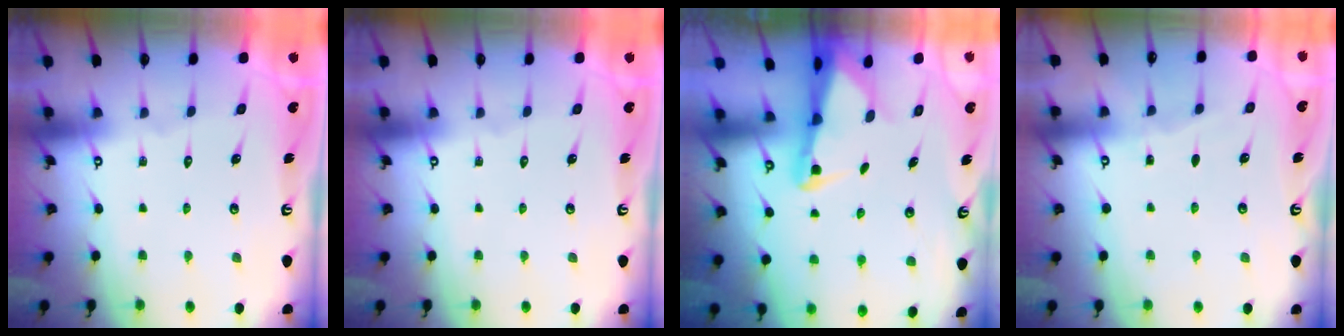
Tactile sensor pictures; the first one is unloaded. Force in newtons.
{"total": 0.0}
{"total": 3.1, "press": 3.1, "slide": 0.6}
{"total": 2.6, "press": 2.6, "slide": 0.4}